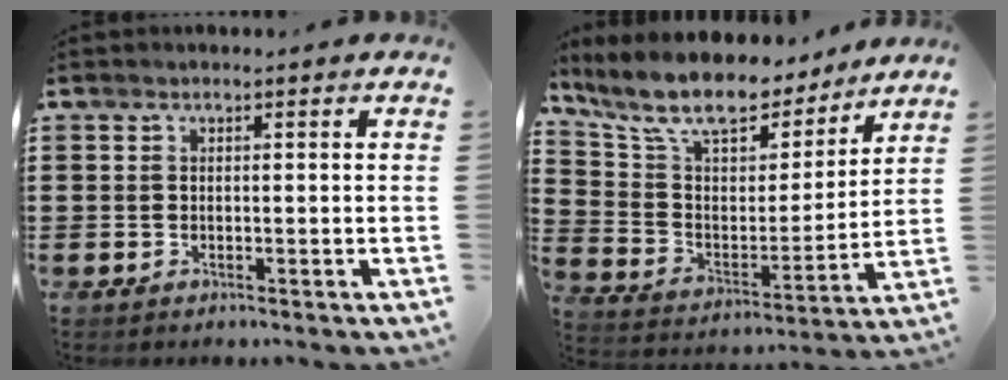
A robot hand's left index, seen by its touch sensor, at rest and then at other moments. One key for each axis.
{"total": 11.1, "fx": 9.5, "fy": 3.0, "fz": 4.8, "tx": -0.137, "ty": -0.057, "tz": 0.168}